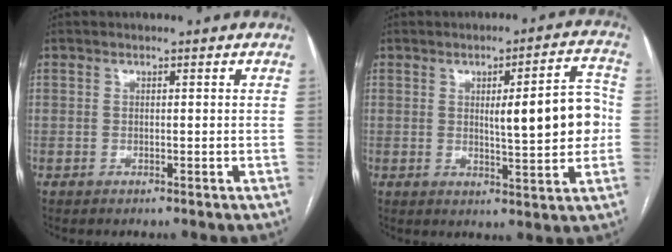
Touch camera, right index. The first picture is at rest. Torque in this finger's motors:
{"motor_torque": [0.30, 0.03, 0.23, 0.08]}